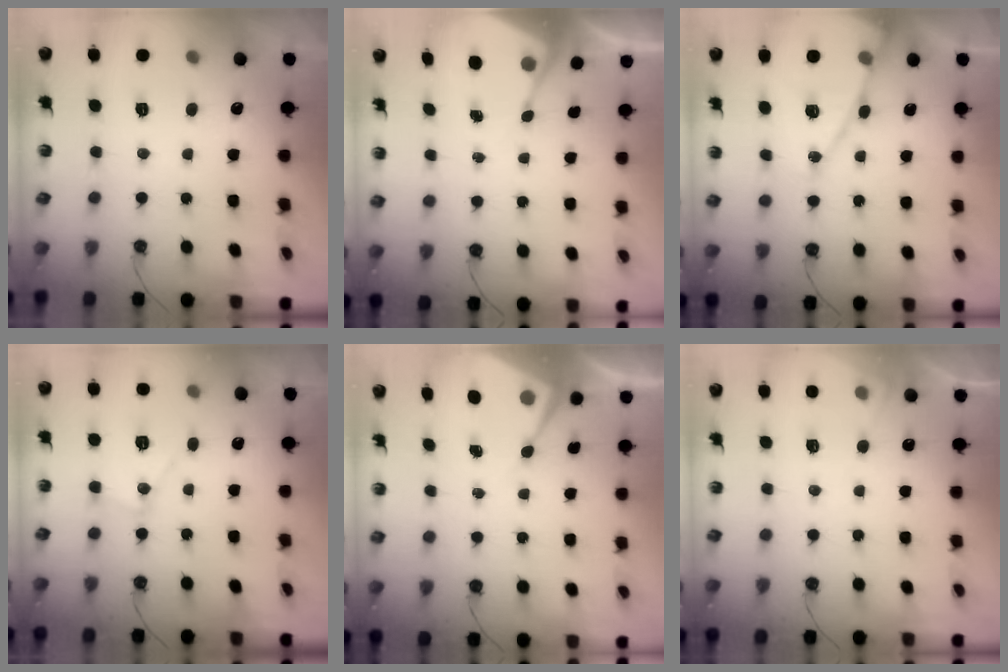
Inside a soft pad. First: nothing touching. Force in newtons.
{"total": 5.7, "press": 5.7, "slide": 0.7}
{"total": 14.3, "press": 14.2, "slide": 1.4}
{"total": 10.0, "press": 10.0, "slide": 0.7}
{"total": 7.0, "press": 7.0, "slide": 0.3}
{"total": 4.9, "press": 4.8, "slide": 0.7}